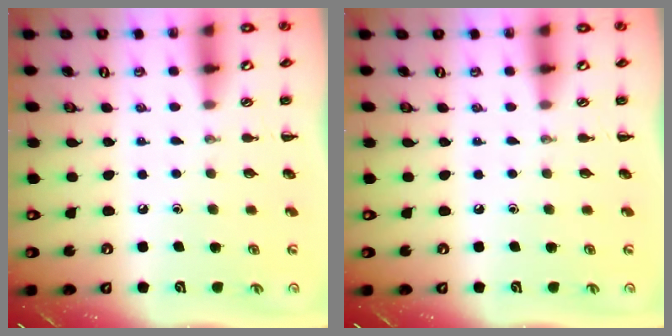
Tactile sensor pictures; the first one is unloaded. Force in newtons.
{"total": 0.0}